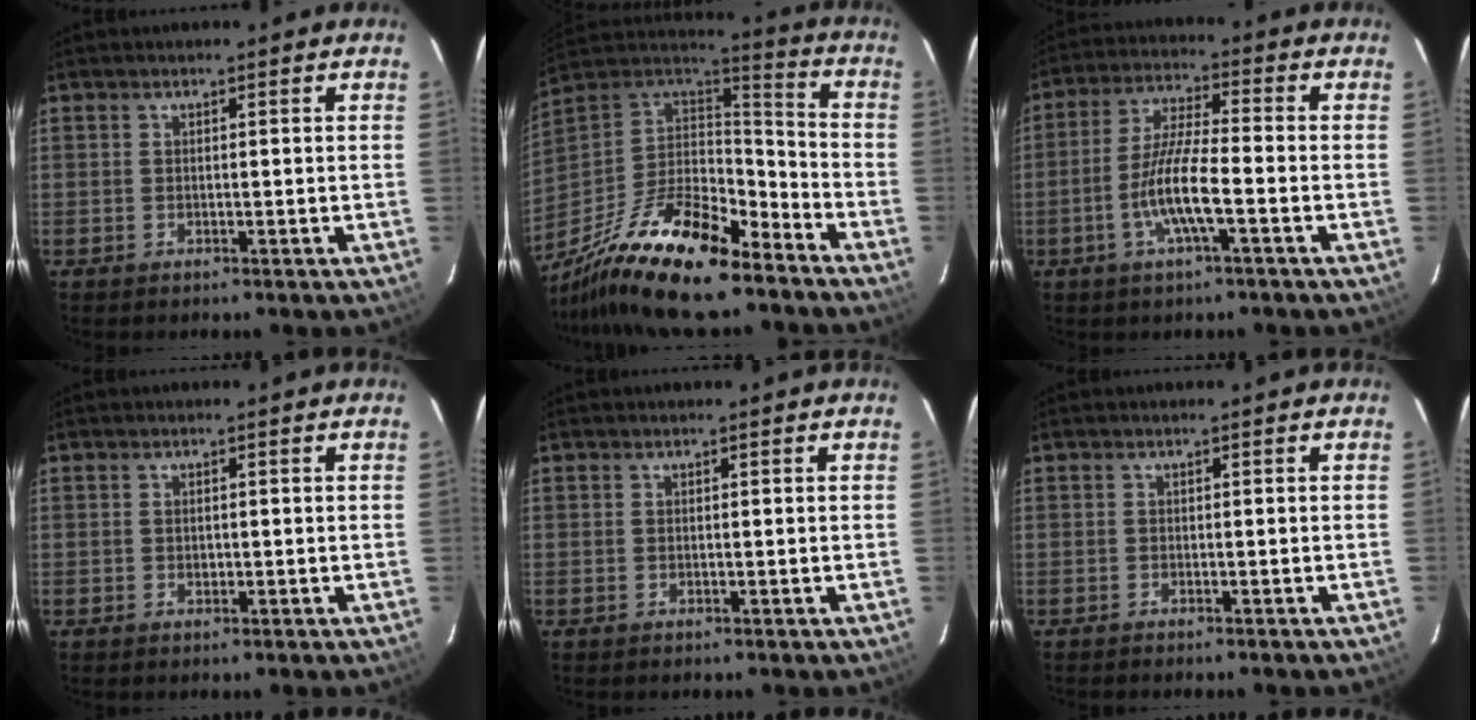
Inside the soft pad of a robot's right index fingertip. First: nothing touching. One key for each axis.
{"total": 24.4, "fx": -17.2, "fy": 7.5, "fz": 15.6, "tx": -0.309, "ty": -0.026, "tz": -0.299}
{"total": 9.0, "fx": -3.4, "fy": 1.1, "fz": 8.3, "tx": -0.170, "ty": -0.002, "tz": -0.064}
{"total": 0.8, "fx": -0.1, "fy": 0.7, "fz": 0.5, "tx": -0.007, "ty": 0.002, "tz": 0.000}
{"total": 0.0}
{"total": 0.8, "fx": -0.8, "fy": -0.1, "fz": 0.2, "tx": -0.006, "ty": -0.002, "tz": -0.012}